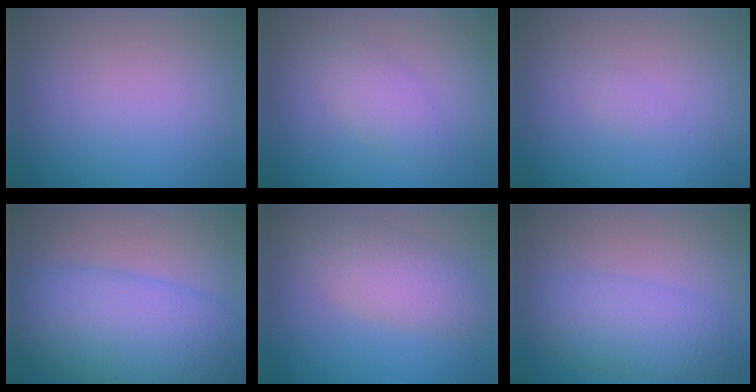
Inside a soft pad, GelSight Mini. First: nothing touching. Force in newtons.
{"total": 2.1, "press": 2.1, "slide": 0.0}
{"total": 0.7, "press": 0.7, "slide": 0.1}
{"total": 9.7, "press": 9.7, "slide": 0.1}
{"total": 3.5, "press": 3.5, "slide": 0.3}
{"total": 4.7, "press": 4.7, "slide": 0.1}